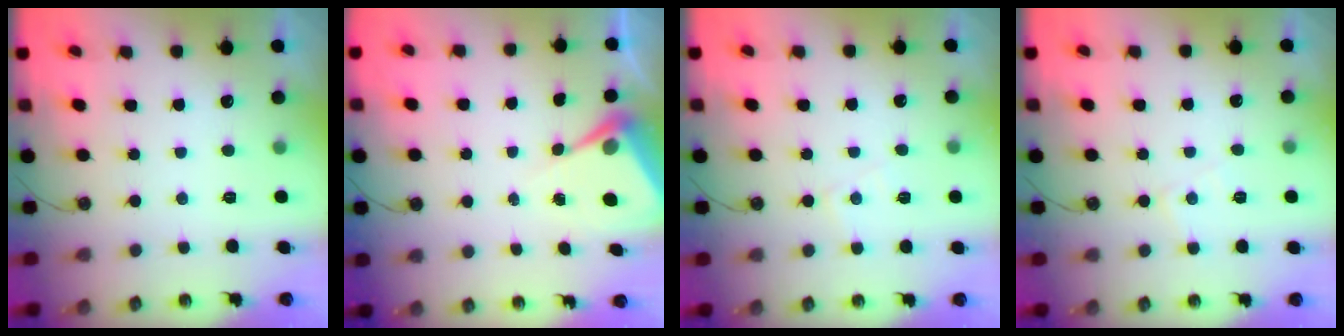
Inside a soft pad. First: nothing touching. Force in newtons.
{"total": 6.7, "press": 6.7, "slide": 0.5}
{"total": 5.5, "press": 5.4, "slide": 0.8}
{"total": 5.1, "press": 5.0, "slide": 0.7}